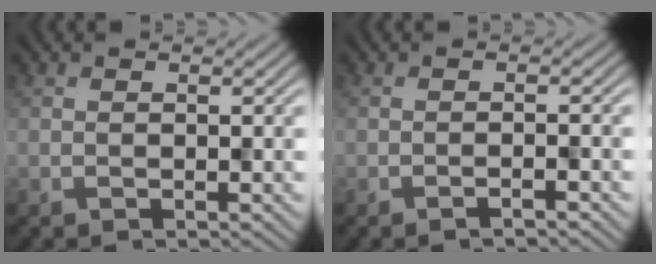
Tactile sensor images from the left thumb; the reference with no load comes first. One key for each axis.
{"total": 1.3, "fx": -1.0, "fy": 0.1, "fz": 0.9, "tx": -0.014, "ty": 0.005, "tz": -0.021}